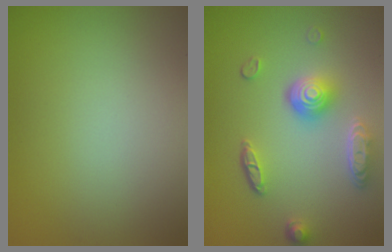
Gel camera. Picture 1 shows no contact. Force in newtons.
{"total": 5.1, "press": 3.7, "slide": 3.4}